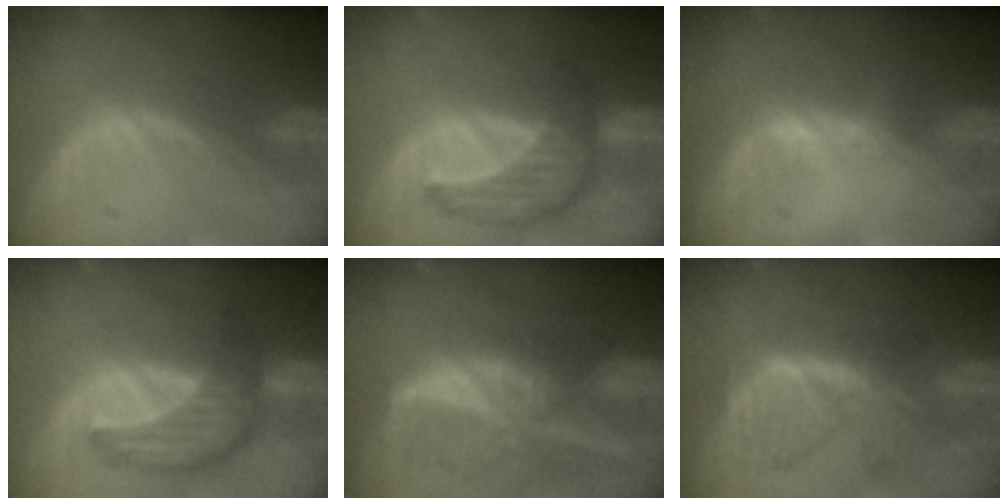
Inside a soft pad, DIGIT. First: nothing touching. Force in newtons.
{"total": 7.4, "press": 7.4, "slide": 0.2}
{"total": 0.6, "press": 0.5, "slide": 0.4}
{"total": 8.0, "press": 7.6, "slide": 2.4}
{"total": 9.2, "press": 7.9, "slide": 4.7}
{"total": 8.0, "press": 7.1, "slide": 3.7}